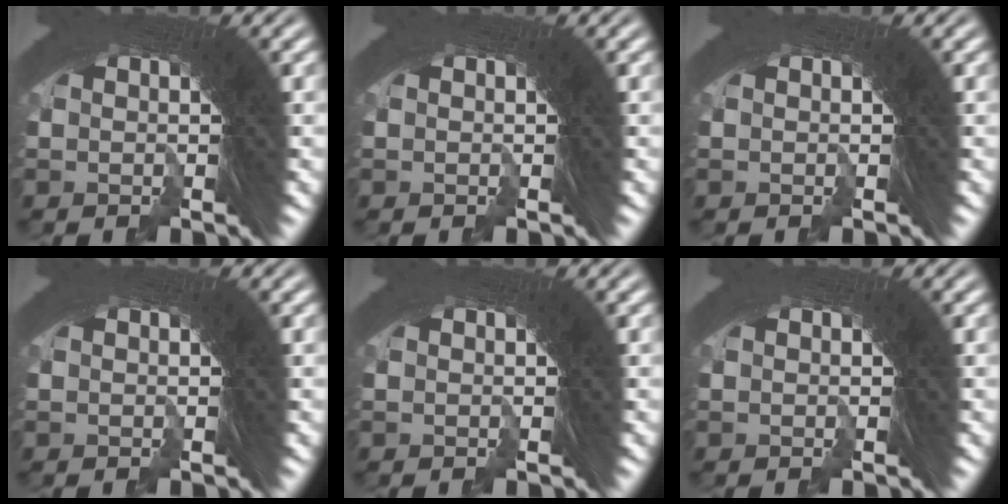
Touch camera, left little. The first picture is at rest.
{"total": 0.0}
{"total": 0.0}
{"total": 0.0}
{"total": 0.0}
{"total": 0.0}